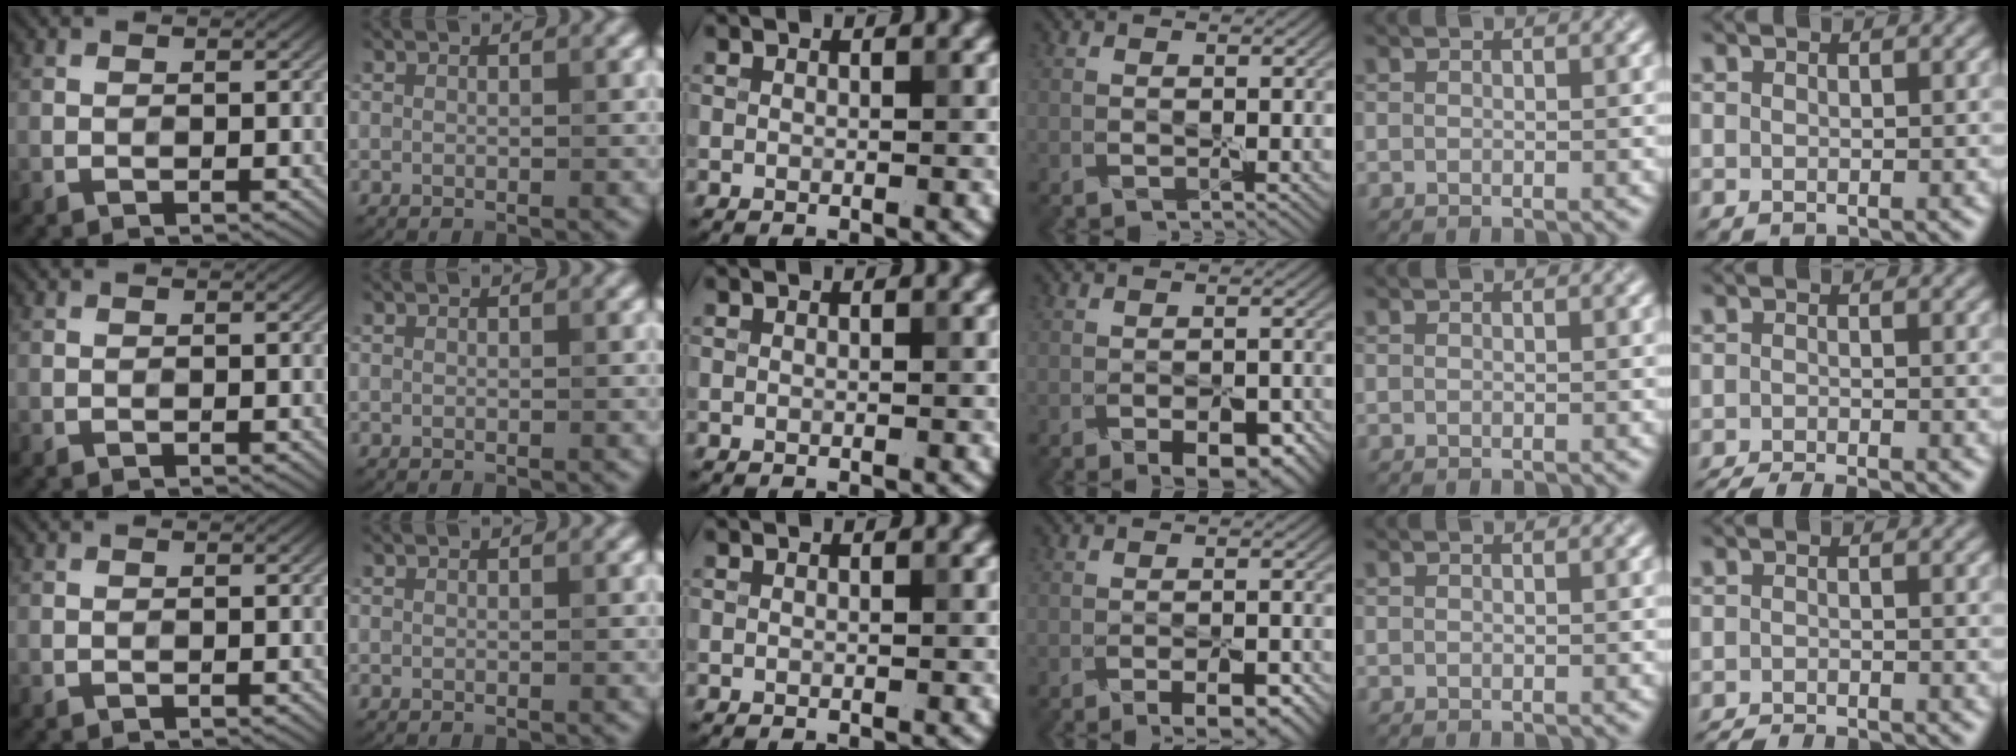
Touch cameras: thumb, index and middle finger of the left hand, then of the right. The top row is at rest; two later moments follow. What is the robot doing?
{"motion": "peel", "object": "small bumper sticker"}